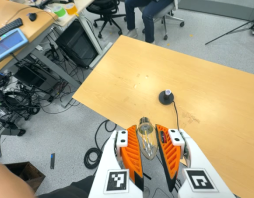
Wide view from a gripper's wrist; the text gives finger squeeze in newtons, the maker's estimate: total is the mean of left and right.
{"total": 15.4, "left": 16.7, "right": 14.1}